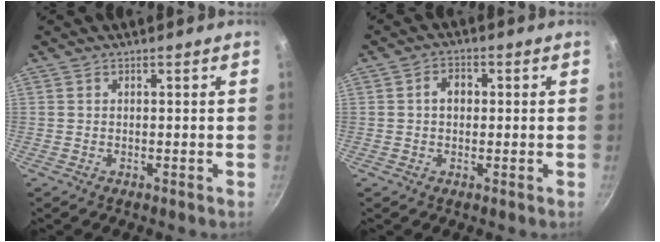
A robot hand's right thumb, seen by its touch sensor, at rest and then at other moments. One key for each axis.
{"total": 3.6, "fx": 0.3, "fy": 2.7, "fz": 2.3, "tx": -0.020, "ty": 0.009, "tz": -0.001}